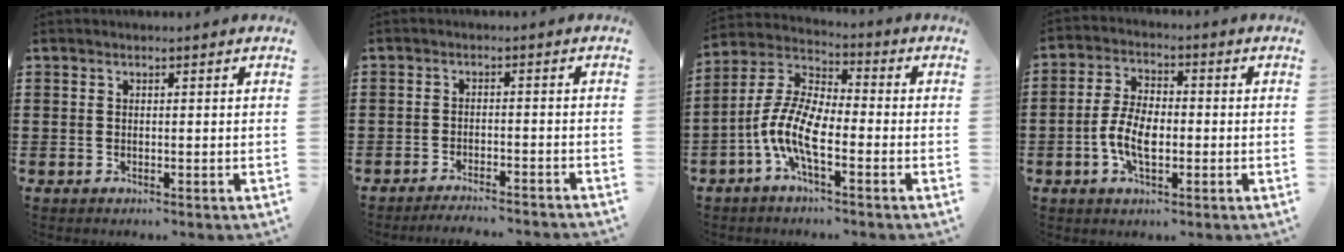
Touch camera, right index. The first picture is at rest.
{"total": 2.8, "force": [-2.7, -0.2, 0.4], "torque": [-0.010, 0.000, -0.057]}
{"total": 9.0, "force": [-3.8, 3.1, 7.5], "torque": [-0.197, -0.017, -0.082]}
{"total": 6.6, "force": [-1.7, 3.3, 5.4], "torque": [-0.128, -0.001, -0.039]}